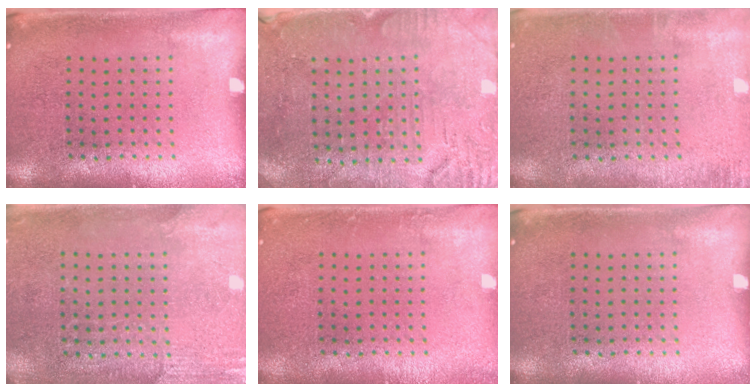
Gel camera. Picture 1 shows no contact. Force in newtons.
{"total": 3.0, "press": 2.9, "slide": 0.8}
{"total": 1.2, "press": 1.1, "slide": 0.2}
{"total": 2.7, "press": 2.4, "slide": 1.1}
{"total": 0.7, "press": 0.7, "slide": 0.1}
{"total": 0.0}